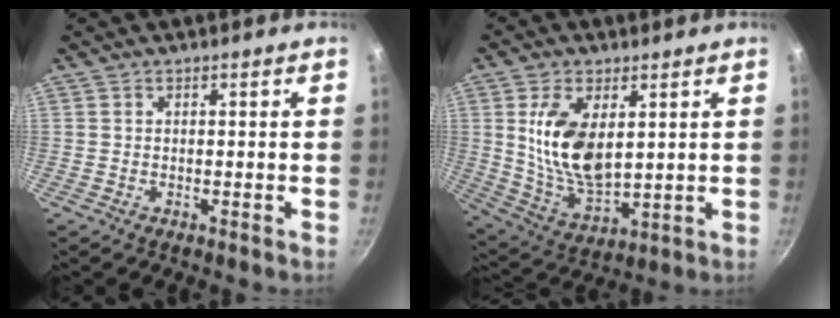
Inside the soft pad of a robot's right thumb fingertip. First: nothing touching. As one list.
[{"total": 13.9, "force": [3.1, 7.4, 11.3], "torque": [-0.203, -0.026, 0.073]}]